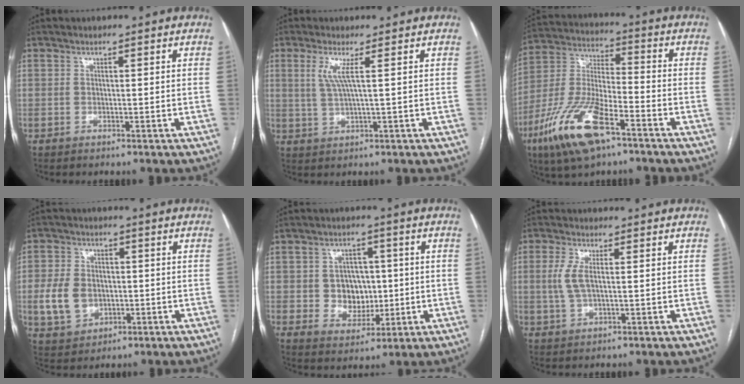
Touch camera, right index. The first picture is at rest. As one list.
[{"total": 3.8, "force": [1.3, -0.3, 3.6], "torque": [-0.082, 0.000, 0.028]}, {"total": 16.2, "force": [-8.9, 4.9, 12.6], "torque": [-0.271, -0.012, -0.162]}, {"total": 8.9, "force": [-1.1, 6.9, 5.4], "torque": [-0.117, 0.017, -0.010]}, {"total": 7.1, "force": [0.1, 6.1, 3.6], "torque": [-0.054, 0.015, 0.011]}, {"total": 3.9, "force": [0.4, 1.3, 3.7], "torque": [-0.093, 0.001, 0.010]}]